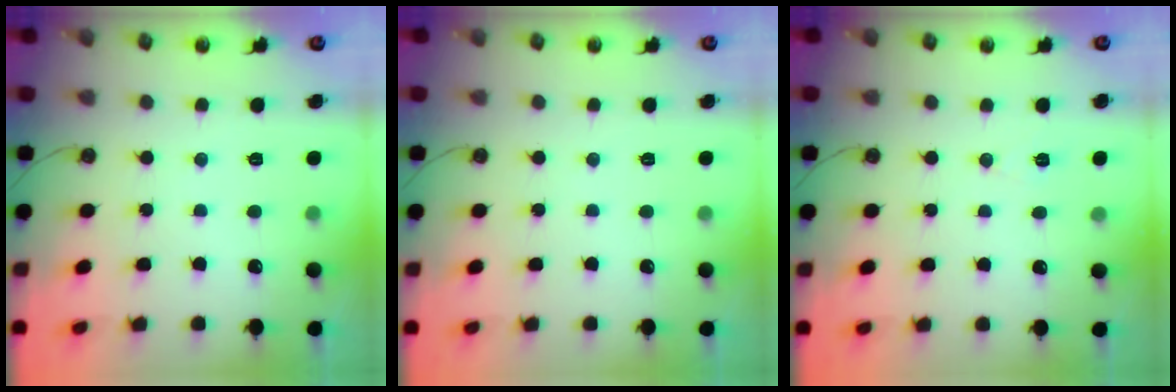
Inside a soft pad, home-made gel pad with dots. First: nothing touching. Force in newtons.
{"total": 0.0}
{"total": 5.6, "press": 3.2, "slide": 4.5}